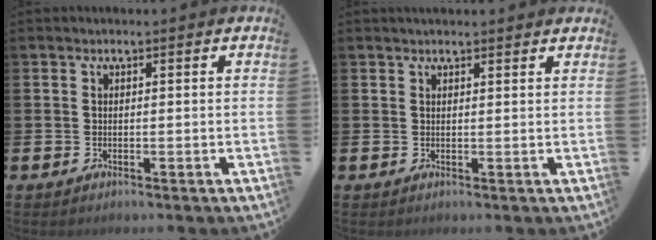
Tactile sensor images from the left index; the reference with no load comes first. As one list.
[{"total": 1.3, "force": [1.3, 0.2, 0.2], "torque": [0.003, -0.003, 0.021]}]